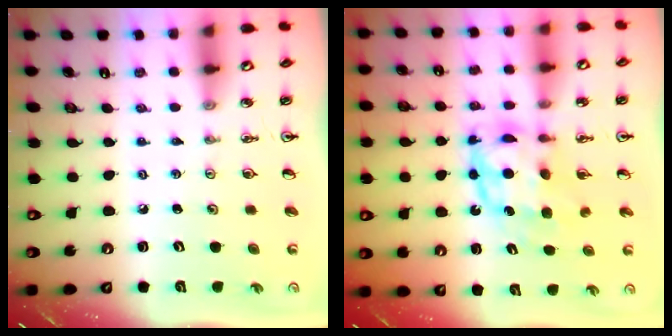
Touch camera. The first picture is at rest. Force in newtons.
{"total": 8.2, "press": 8.2, "slide": 0.8}